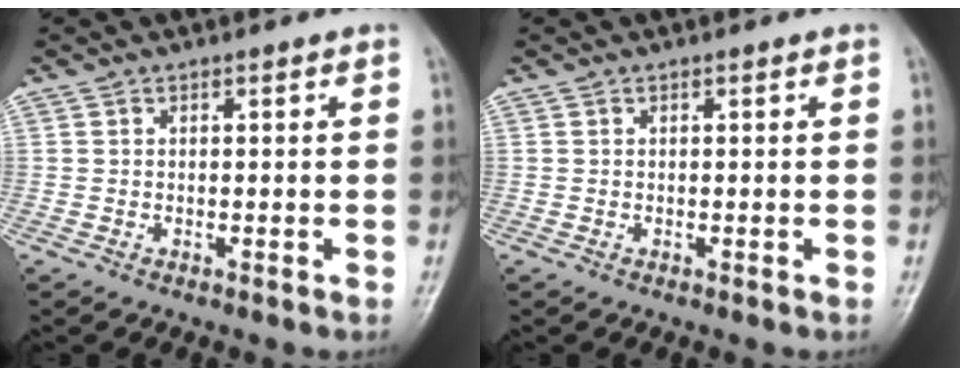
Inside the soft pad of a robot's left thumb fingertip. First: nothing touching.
{"total": 0.0}